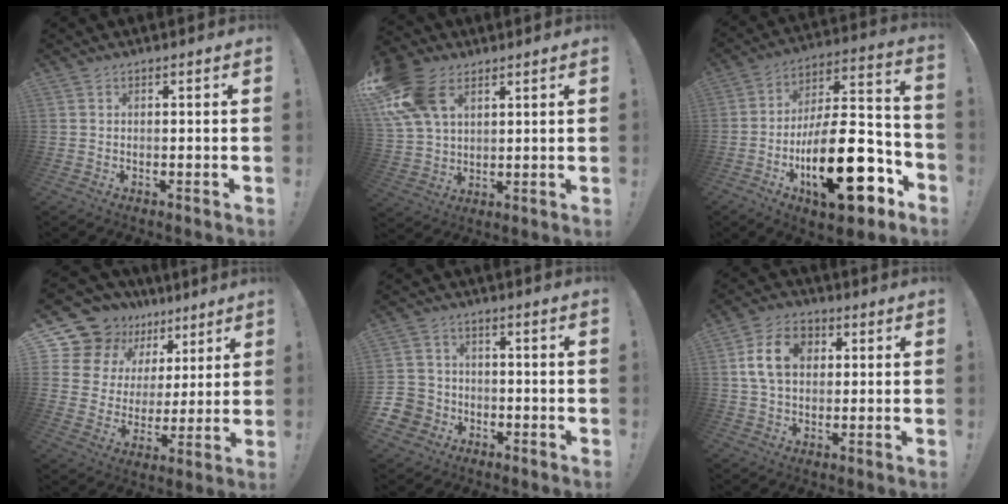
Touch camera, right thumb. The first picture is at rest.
{"total": 16.3, "force": [7.4, 10.9, 9.7], "torque": [-0.197, -0.021, 0.145]}
{"total": 26.9, "force": [-9.6, 10.6, 22.8], "torque": [-0.391, 0.053, -0.150]}
{"total": 15.0, "force": [10.7, 9.8, 4.0], "torque": [-0.075, -0.075, 0.215]}
{"total": 7.4, "force": [-3.1, 6.4, 1.8], "torque": [-0.045, 0.031, -0.053]}
{"total": 12.1, "force": [2.9, 8.8, 7.8], "torque": [-0.137, 0.005, 0.056]}